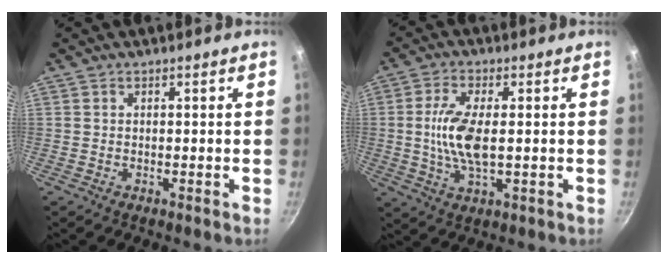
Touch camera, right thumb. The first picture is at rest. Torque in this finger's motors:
{"motor_torque": [1.59, 1.59, 1.42, -0.85, 0.15]}